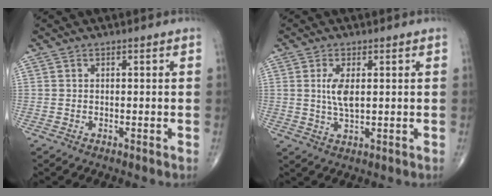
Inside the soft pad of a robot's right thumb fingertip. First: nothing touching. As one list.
[{"total": 4.8, "force": [0.9, 1.9, 4.3], "torque": [-0.087, -0.009, 0.020]}]